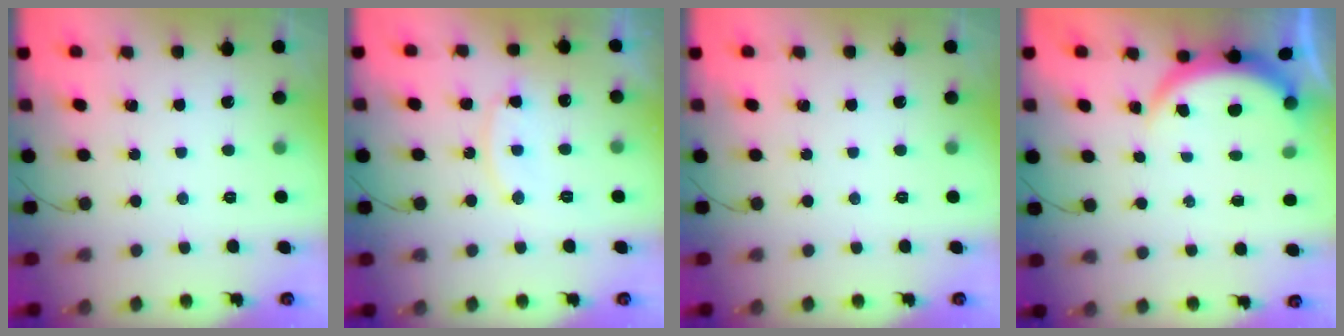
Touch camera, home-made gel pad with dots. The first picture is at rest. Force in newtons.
{"total": 11.1, "press": 11.1, "slide": 0.7}
{"total": 0.0}
{"total": 3.9, "press": 3.9, "slide": 0.2}